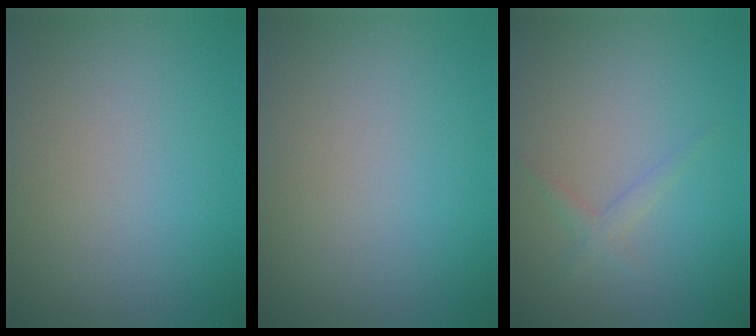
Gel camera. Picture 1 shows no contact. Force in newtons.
{"total": 0.0}
{"total": 1.1, "press": 1.1, "slide": 0.1}